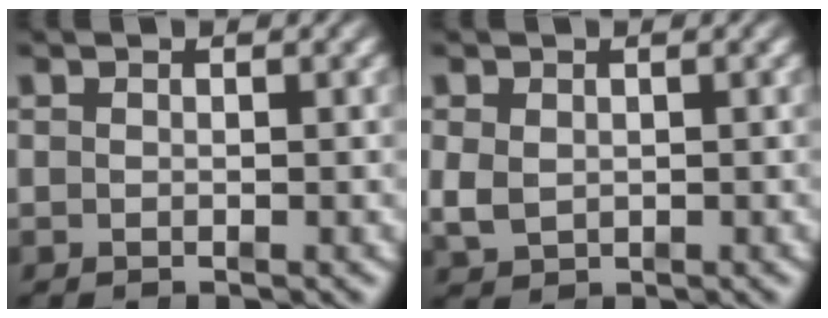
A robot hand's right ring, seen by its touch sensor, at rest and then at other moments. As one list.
[{"total": 2.1, "force": [-0.1, 1.9, 1.0], "torque": [-0.030, -0.014, 0.012]}]